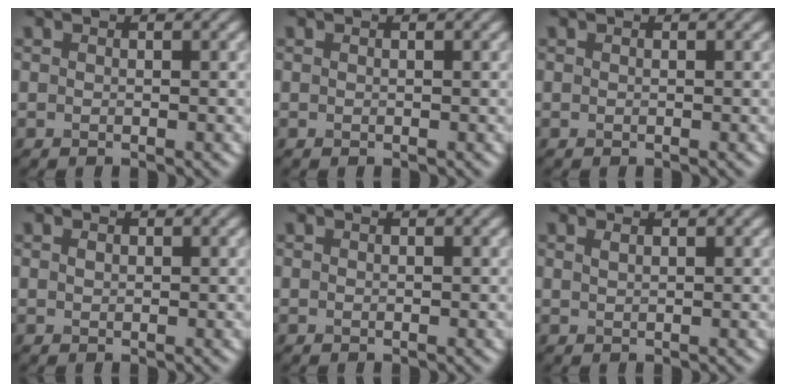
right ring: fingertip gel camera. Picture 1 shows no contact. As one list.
[{"total": 0.0}, {"total": 0.0}, {"total": 0.6, "force": [0.2, 0.5, 0.4], "torque": [-0.008, 0.001, 0.004]}, {"total": 0.0}, {"total": 0.7, "force": [0.5, 0.2, 0.4], "torque": [-0.008, 0.001, 0.011]}]